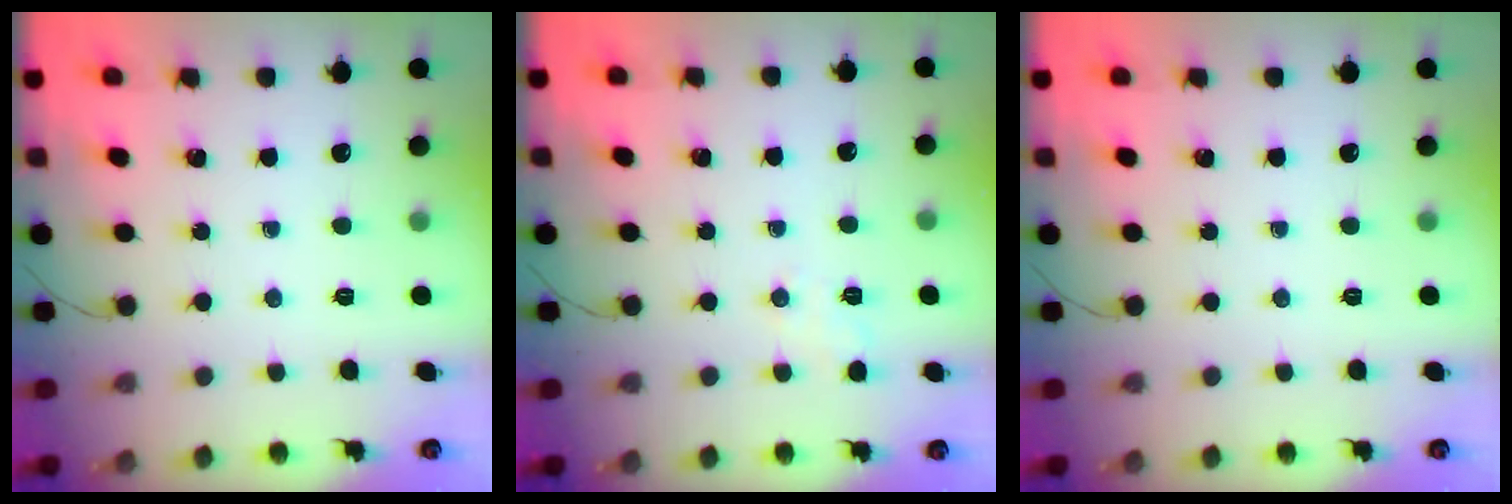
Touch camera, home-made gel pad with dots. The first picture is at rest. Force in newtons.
{"total": 1.4, "press": 0.7, "slide": 1.2}
{"total": 0.0}